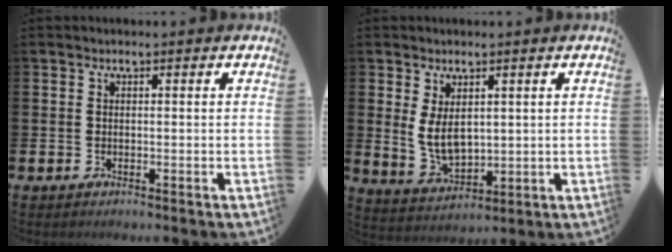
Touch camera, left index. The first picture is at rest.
{"total": 5.0, "force": [2.1, 2.7, 3.7], "torque": [-0.055, -0.013, 0.034]}